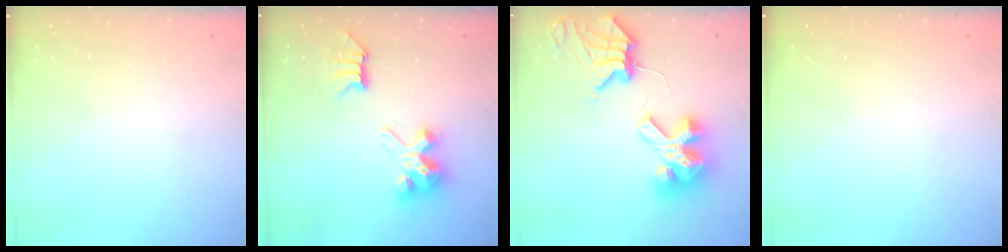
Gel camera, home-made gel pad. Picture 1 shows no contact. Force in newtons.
{"total": 7.6, "press": 7.6, "slide": 0.1}
{"total": 11.3, "press": 11.3, "slide": 1.4}
{"total": 0.0}